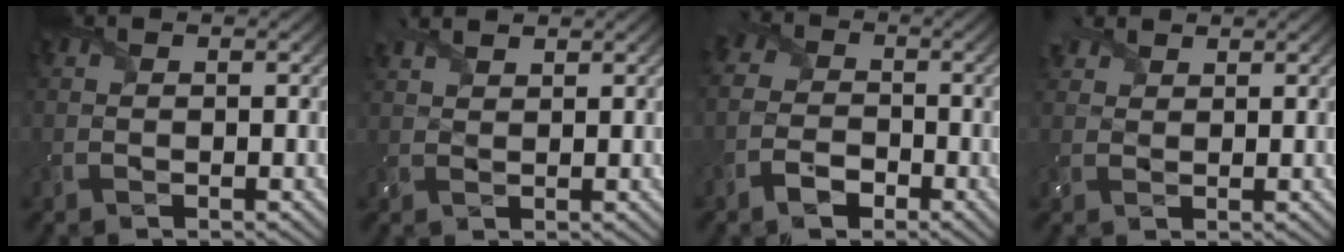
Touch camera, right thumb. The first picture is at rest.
{"total": 3.0, "force": [2.4, 0.9, 1.6], "torque": [-0.041, 0.009, 0.048]}
{"total": 4.6, "force": [-2.3, 3.4, 2.1], "torque": [-0.039, -0.006, -0.058]}
{"total": 2.8, "force": [2.3, 1.3, 0.8], "torque": [-0.020, 0.010, 0.045]}